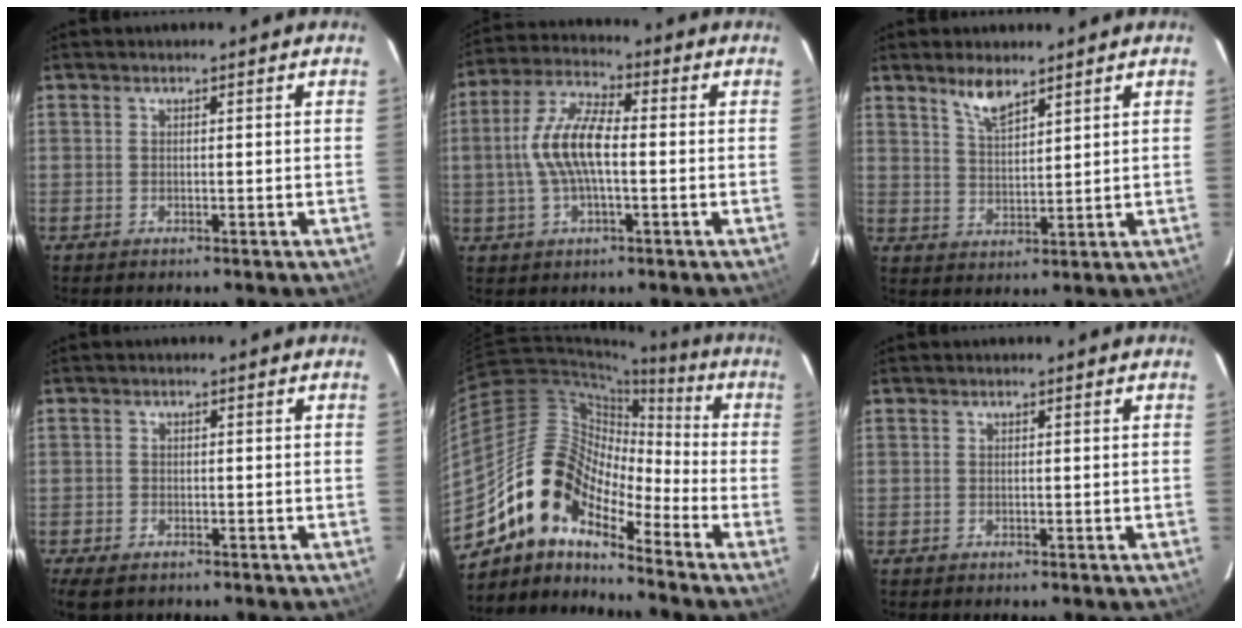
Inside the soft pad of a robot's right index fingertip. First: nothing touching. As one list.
[{"total": 10.8, "force": [-0.8, 4.1, 10.0], "torque": [-0.209, 0.014, -0.017]}, {"total": 5.2, "force": [4.1, 1.4, 3.0], "torque": [-0.055, -0.001, 0.080]}, {"total": 4.4, "force": [-3.0, 2.4, 2.2], "torque": [-0.055, -0.014, -0.054]}, {"total": 13.8, "force": [-10.3, 5.6, 7.2], "torque": [-0.115, 0.016, -0.210]}, {"total": 0.0}]